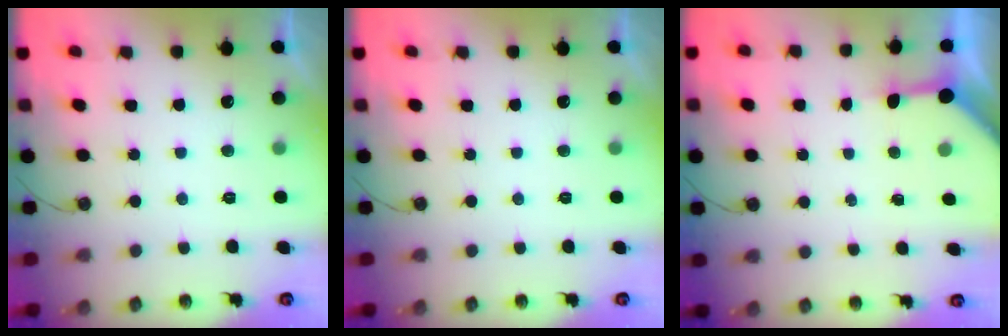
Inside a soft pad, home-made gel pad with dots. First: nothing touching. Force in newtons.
{"total": 0.0}
{"total": 3.8, "press": 3.8, "slide": 0.4}